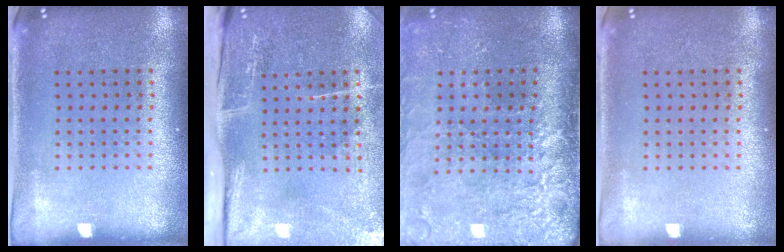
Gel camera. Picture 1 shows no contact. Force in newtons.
{"total": 5.0, "press": 3.9, "slide": 3.1}
{"total": 4.6, "press": 3.8, "slide": 2.7}
{"total": 0.0}